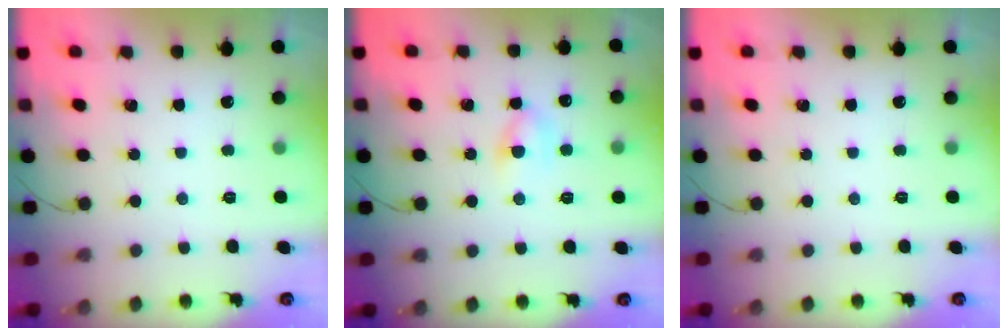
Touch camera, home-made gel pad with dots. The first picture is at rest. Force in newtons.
{"total": 5.1, "press": 4.9, "slide": 1.5}
{"total": 0.0}